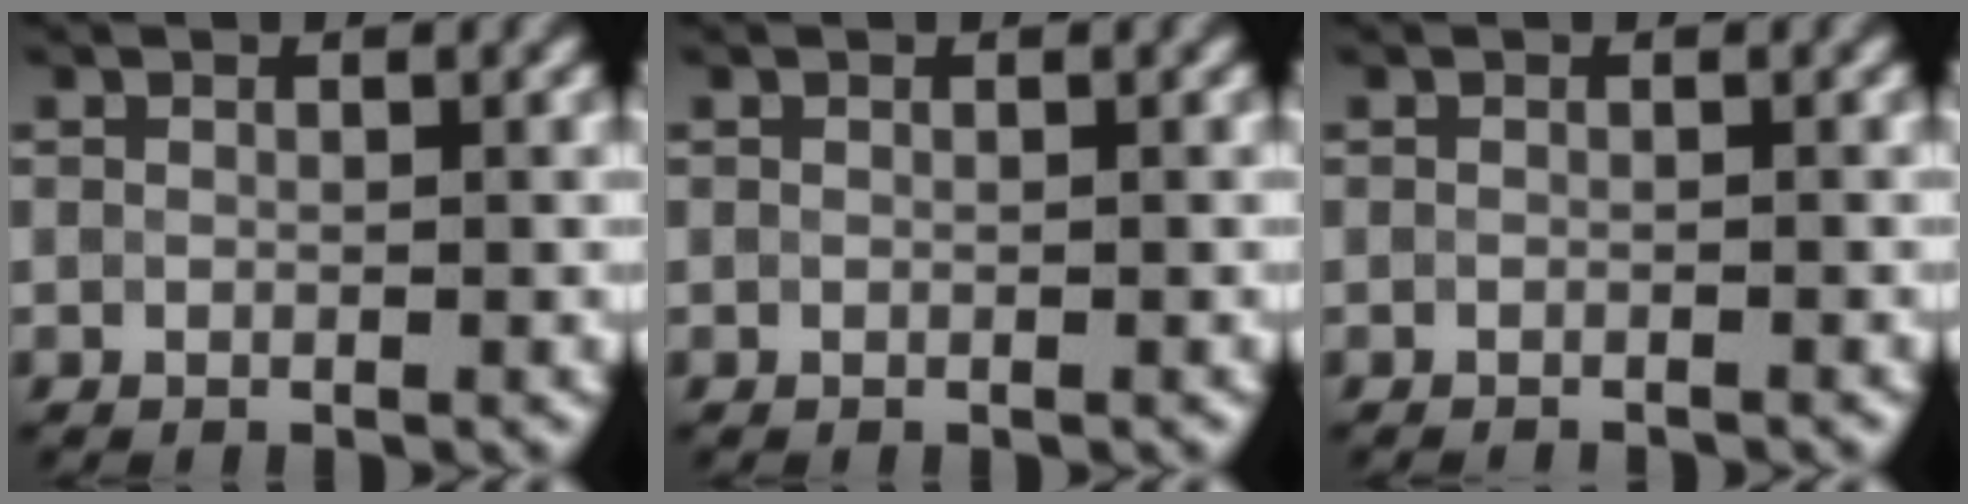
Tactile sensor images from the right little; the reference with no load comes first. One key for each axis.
{"total": 0.0}
{"total": 1.0, "fx": -0.9, "fy": -0.1, "fz": 0.2, "tx": 0.000, "ty": -0.004, "tz": -0.012}